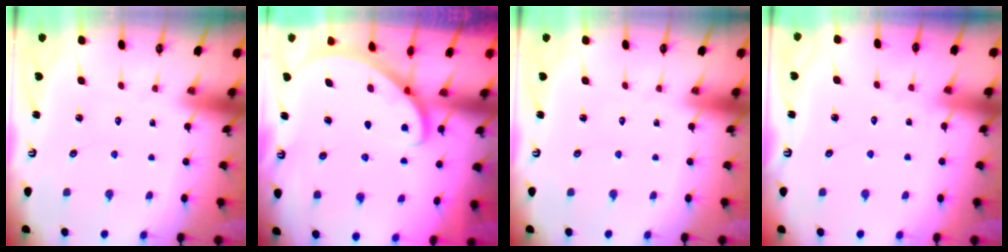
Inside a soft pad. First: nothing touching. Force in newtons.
{"total": 2.9, "press": 2.9, "slide": 0.2}
{"total": 0.0}
{"total": 2.5, "press": 2.5, "slide": 0.3}